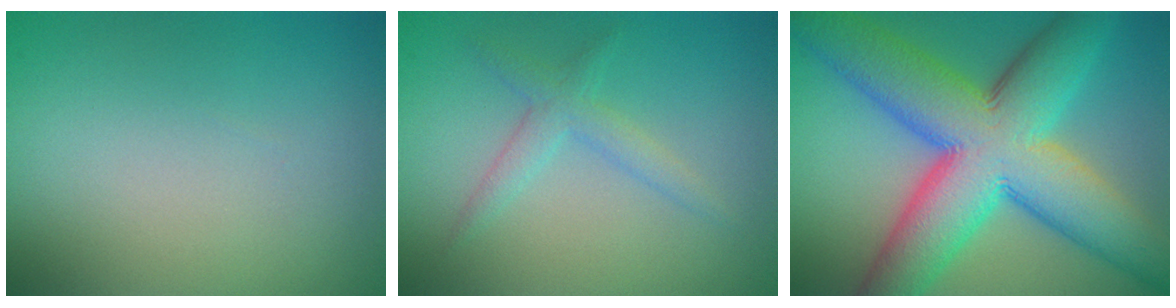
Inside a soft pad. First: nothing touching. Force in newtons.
{"total": 2.0, "press": 2.0, "slide": 0.2}
{"total": 13.9, "press": 13.9, "slide": 0.3}